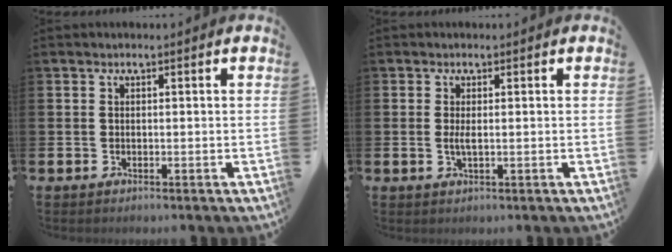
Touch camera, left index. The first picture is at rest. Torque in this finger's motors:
{"motor_torque": [0.54, -0.06, 0.01, 0.09]}